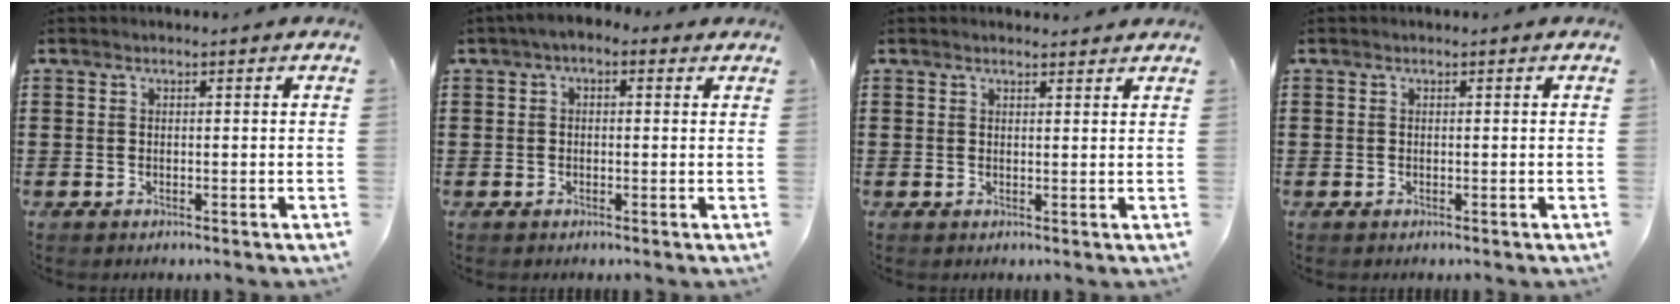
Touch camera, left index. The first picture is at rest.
{"total": 1.7, "force": [-0.4, 1.1, 1.2], "torque": [-0.025, 0.006, -0.010]}
{"total": 1.4, "force": [1.3, 0.1, 0.4], "torque": [-0.009, 0.001, 0.026]}
{"total": 0.0}